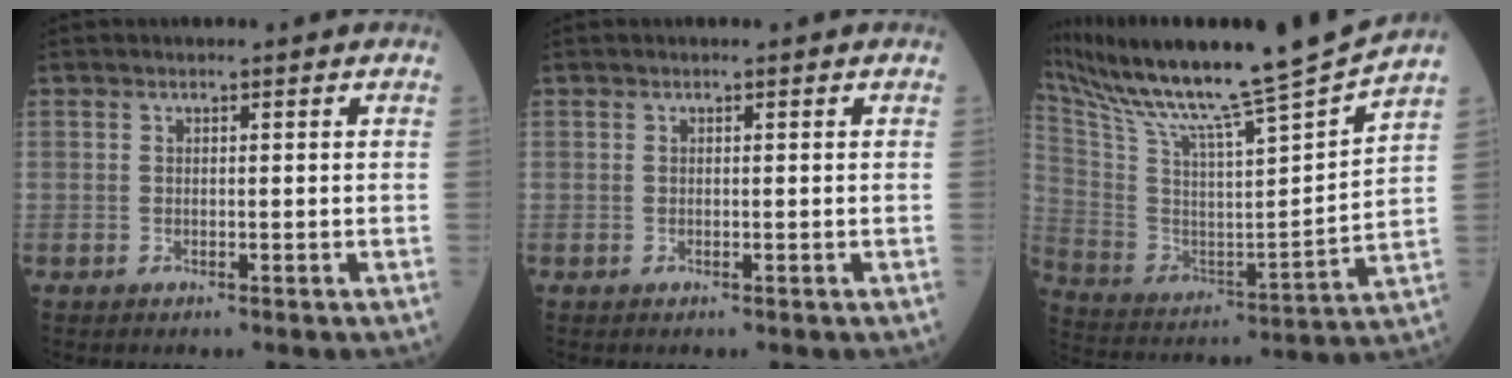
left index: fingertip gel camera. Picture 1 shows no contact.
{"total": 0.0}
{"total": 23.3, "force": [20.1, -2.4, 11.4], "torque": [-0.219, -0.060, 0.336]}